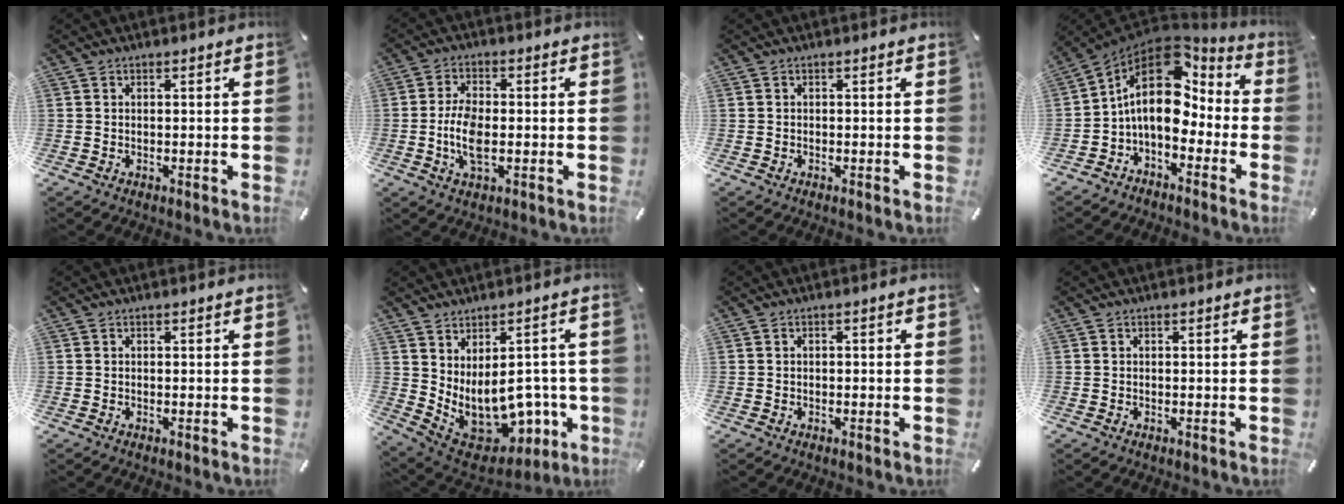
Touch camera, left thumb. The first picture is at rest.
{"total": 7.7, "force": [-1.0, 3.5, 6.8], "torque": [-0.149, -0.005, -0.021]}
{"total": 0.0}
{"total": 14.2, "force": [1.0, 9.7, 10.3], "torque": [-0.182, -0.009, 0.014]}
{"total": 0.0}
{"total": 14.1, "force": [1.1, 9.3, 10.5], "torque": [-0.180, -0.045, 0.039]}
{"total": 0.7, "force": [-0.2, 0.3, 0.6], "torque": [-0.012, 0.001, -0.004]}
{"total": 0.0}